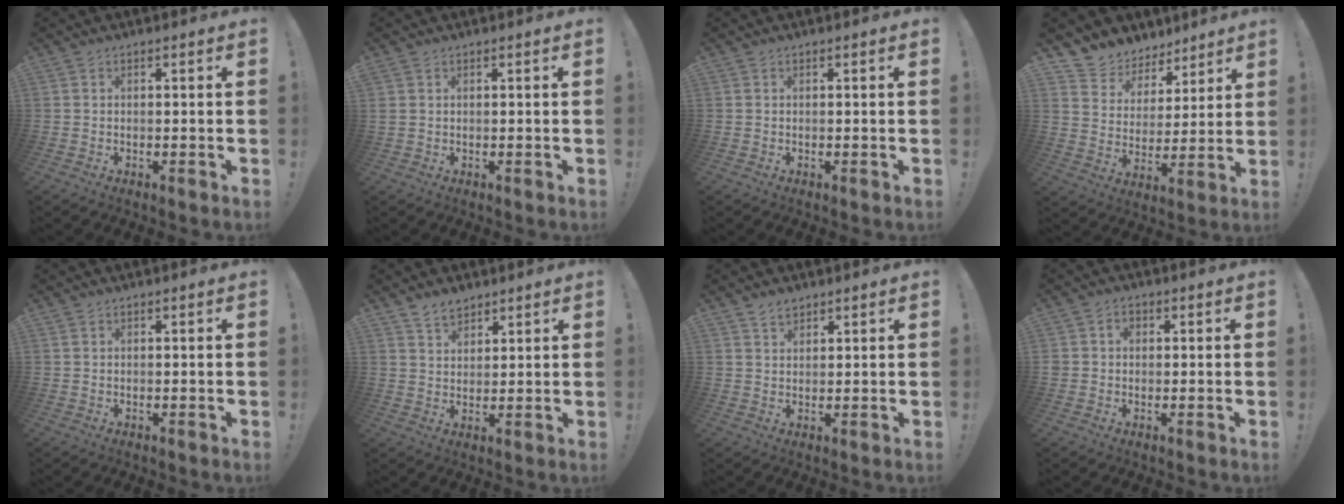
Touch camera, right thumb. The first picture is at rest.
{"total": 0.9, "force": [0.5, 0.6, 0.5], "torque": [-0.012, 0.002, 0.010]}
{"total": 0.0}
{"total": 8.2, "force": [6.0, 5.6, 0.3], "torque": [-0.011, -0.056, 0.119]}
{"total": 0.0}
{"total": 5.4, "force": [4.4, 2.9, 1.3], "torque": [-0.016, -0.027, 0.083]}
{"total": 3.0, "force": [2.5, 1.5, 0.7], "torque": [-0.003, -0.014, 0.045]}
{"total": 2.7, "force": [0.0, 2.3, 1.3], "torque": [-0.021, 0.005, 0.000]}